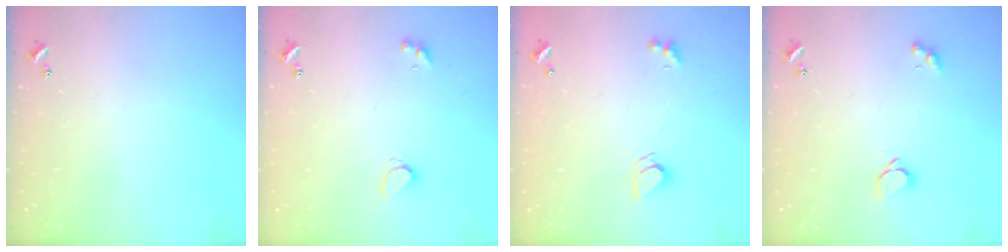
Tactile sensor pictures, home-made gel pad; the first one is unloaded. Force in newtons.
{"total": 2.1, "press": 2.0, "slide": 0.4}
{"total": 2.3, "press": 2.3, "slide": 0.2}
{"total": 1.8, "press": 1.6, "slide": 0.8}